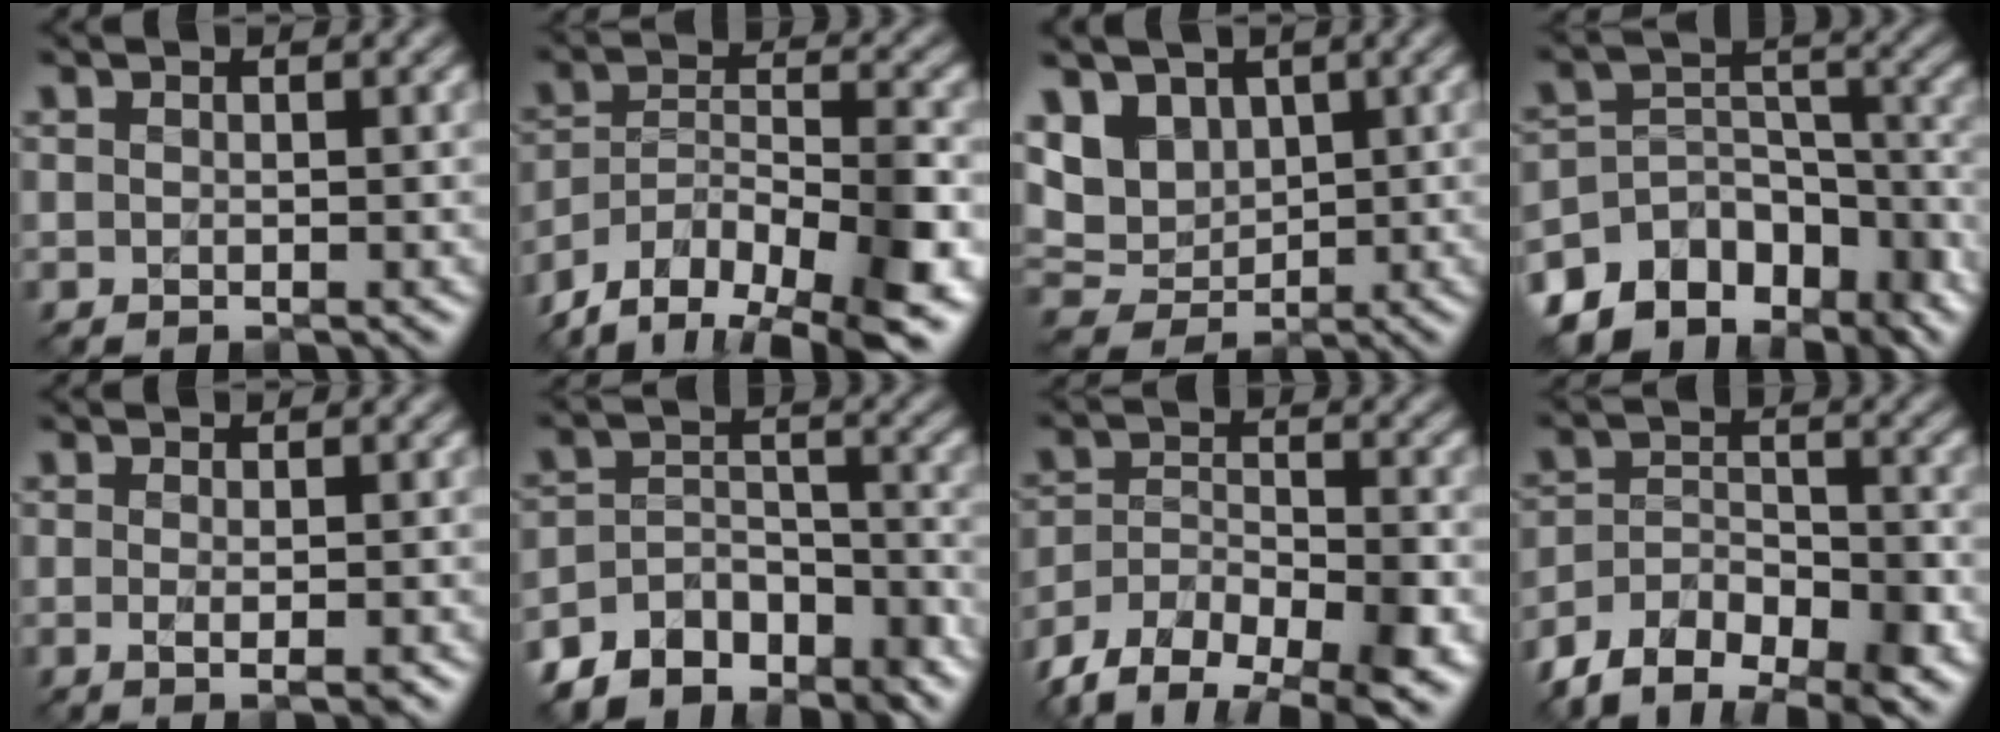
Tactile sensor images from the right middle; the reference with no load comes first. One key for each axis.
{"total": 11.5, "fx": -8.0, "fy": 5.1, "fz": 6.6, "tx": -0.114, "ty": 0.000, "tz": -0.132}
{"total": 6.1, "fx": 2.3, "fy": 4.7, "fz": 3.1, "tx": -0.072, "ty": 0.014, "tz": 0.038}
{"total": 11.6, "fx": -8.8, "fy": 6.8, "fz": 3.3, "tx": -0.057, "ty": 0.017, "tz": -0.131}
{"total": 1.7, "fx": -0.3, "fy": 0.3, "fz": 1.7, "tx": -0.028, "ty": -0.005, "tz": -0.006}
{"total": 8.0, "fx": -6.4, "fy": 4.0, "fz": 2.4, "tx": -0.031, "ty": 0.004, "tz": -0.107}
{"total": 9.6, "fx": -6.8, "fy": 4.2, "fz": 5.3, "tx": -0.090, "ty": -0.007, "tz": -0.122}
{"total": 8.8, "fx": -6.2, "fy": 4.2, "fz": 4.6, "tx": -0.077, "ty": -0.004, "tz": -0.112}